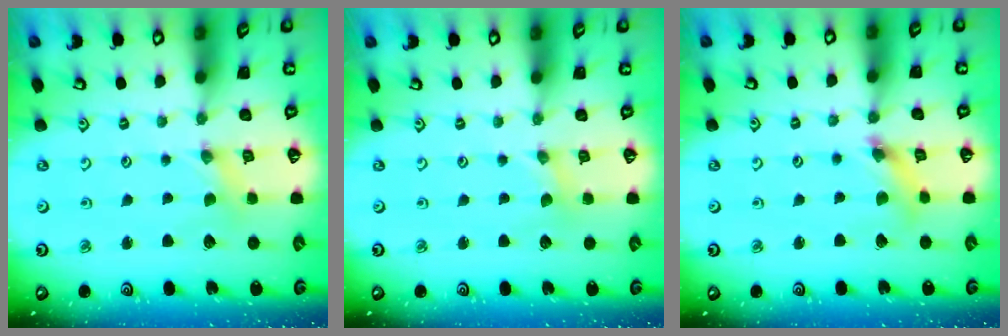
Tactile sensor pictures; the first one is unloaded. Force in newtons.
{"total": 0.0}
{"total": 5.5, "press": 5.5, "slide": 0.7}